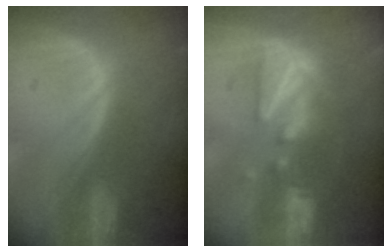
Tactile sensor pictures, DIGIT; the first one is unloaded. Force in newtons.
{"total": 8.6, "press": 8.0, "slide": 3.1}